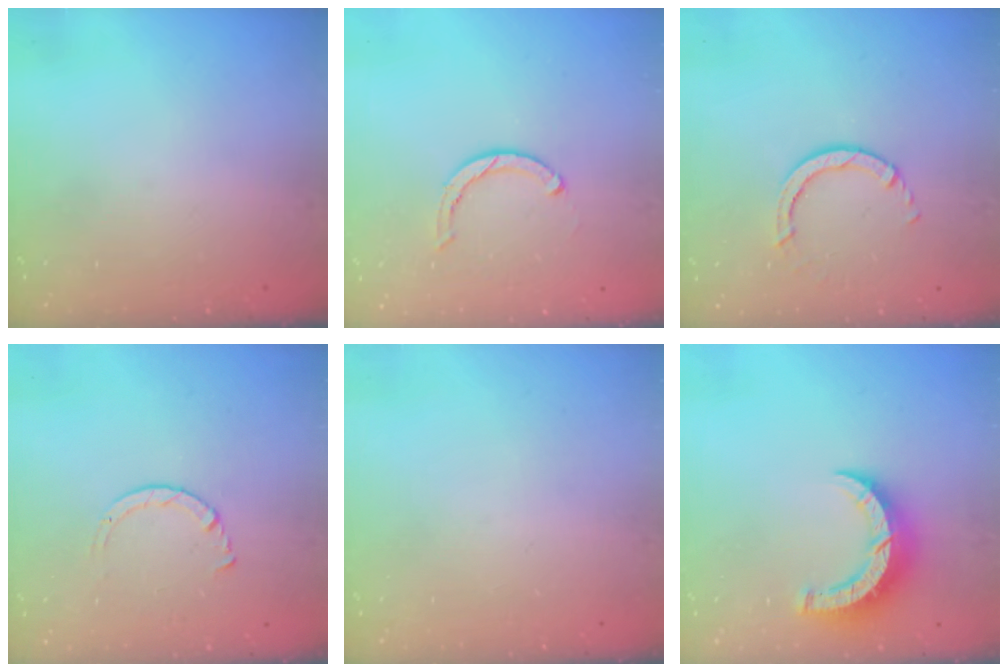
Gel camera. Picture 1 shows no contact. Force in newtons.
{"total": 3.5, "press": 3.5, "slide": 0.2}
{"total": 3.0, "press": 3.0, "slide": 0.4}
{"total": 2.9, "press": 2.8, "slide": 0.3}
{"total": 0.0}
{"total": 8.0, "press": 7.9, "slide": 0.7}